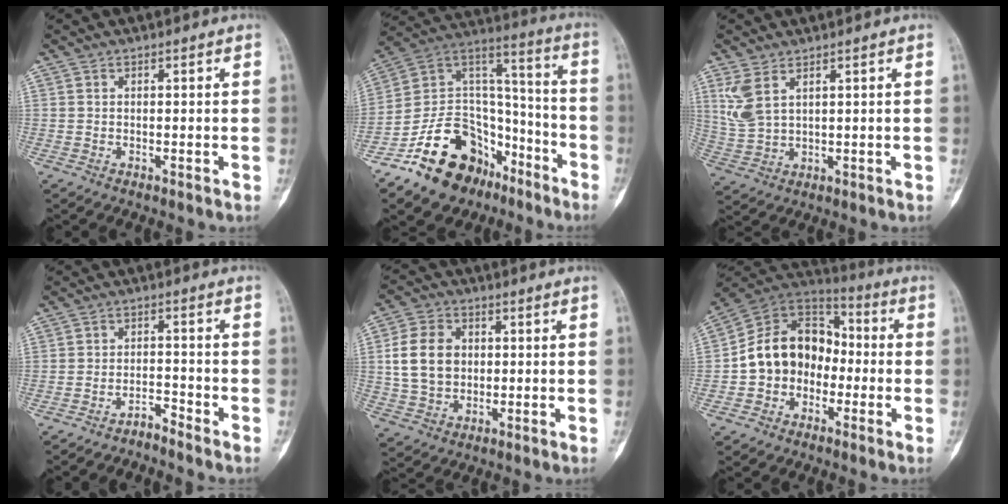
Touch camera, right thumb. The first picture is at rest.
{"total": 22.7, "force": [-13.8, 14.5, 10.7], "torque": [-0.147, 0.111, -0.231]}
{"total": 6.1, "force": [3.1, 3.3, 4.2], "torque": [-0.089, -0.005, 0.076]}
{"total": 2.7, "force": [-2.7, -0.1, 0.3], "torque": [-0.003, 0.027, -0.050]}
{"total": 10.8, "force": [1.2, 8.4, 6.7], "torque": [-0.105, 0.008, 0.023]}
{"total": 15.0, "force": [-2.2, 12.0, 8.7], "torque": [-0.113, 0.052, -0.051]}